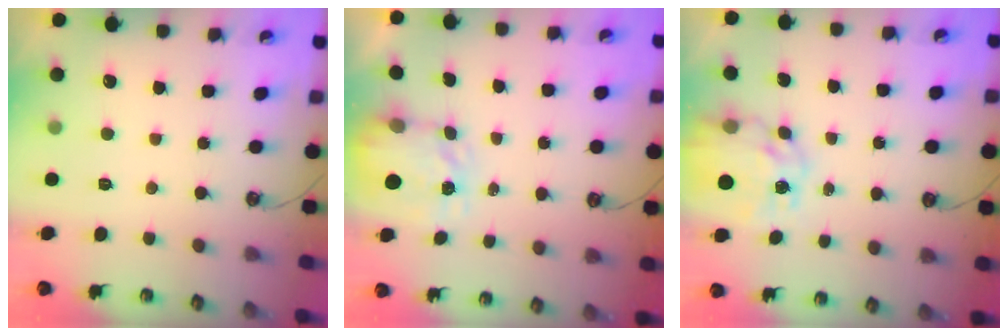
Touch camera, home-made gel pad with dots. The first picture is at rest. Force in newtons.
{"total": 3.6, "press": 3.6, "slide": 0.5}
{"total": 10.2, "press": 10.1, "slide": 0.9}